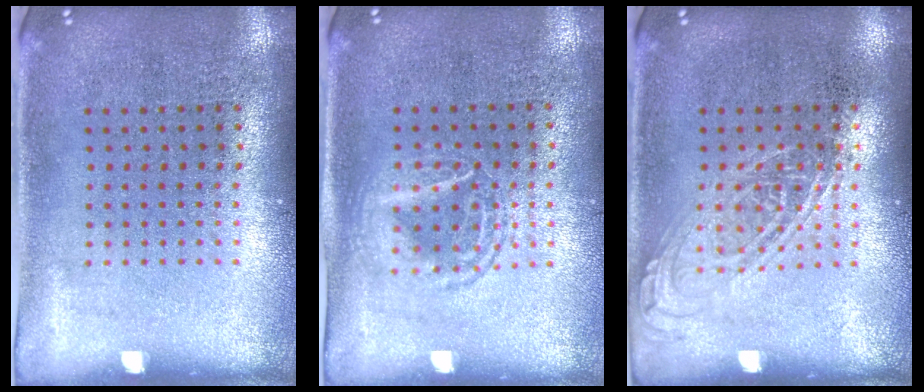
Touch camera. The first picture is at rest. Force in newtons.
{"total": 1.3, "press": 1.2, "slide": 0.5}
{"total": 1.1, "press": 1.1, "slide": 0.1}